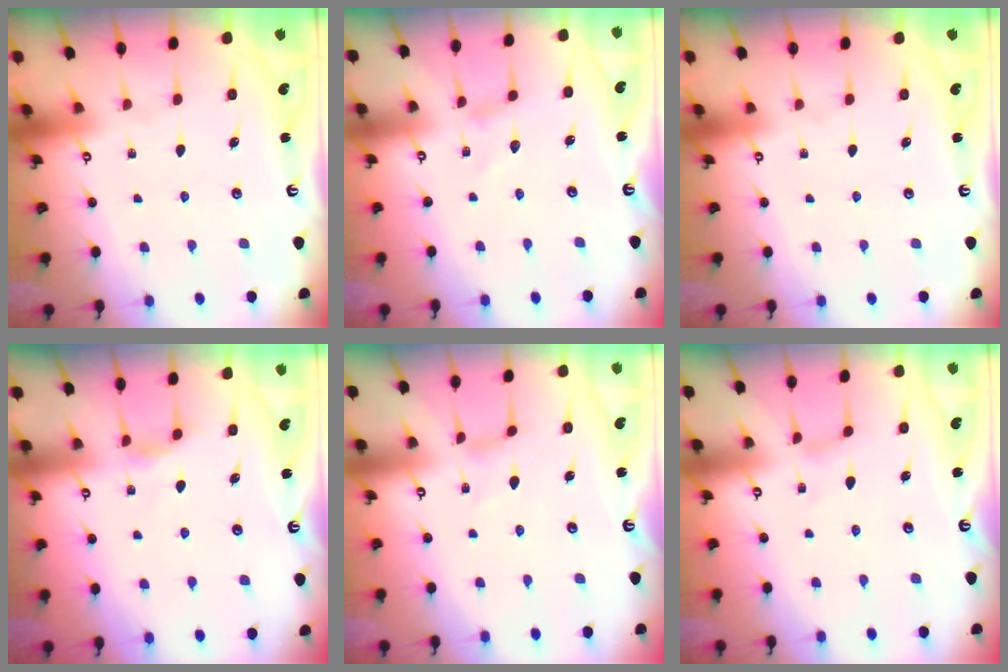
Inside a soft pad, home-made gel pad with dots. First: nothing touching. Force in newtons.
{"total": 0.0}
{"total": 0.0}
{"total": 2.4, "press": 2.4, "slide": 0.4}
{"total": 0.0}
{"total": 0.0}